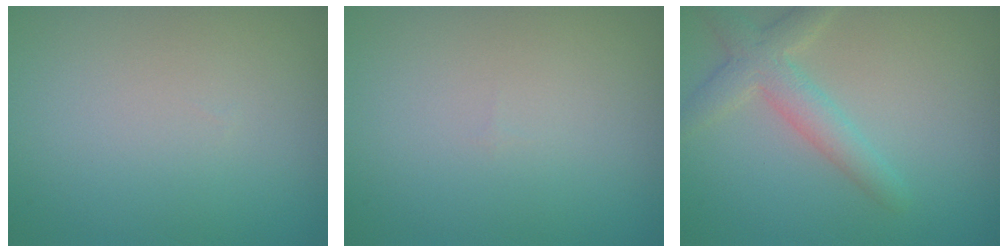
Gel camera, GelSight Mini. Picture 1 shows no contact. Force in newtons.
{"total": 0.0}
{"total": 3.3, "press": 3.3, "slide": 0.2}